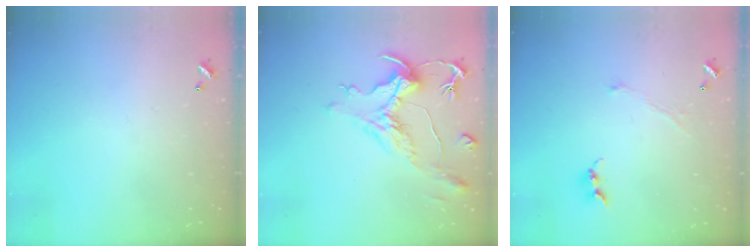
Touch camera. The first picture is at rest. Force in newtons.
{"total": 1.6, "press": 0.1, "slide": 1.6}
{"total": 0.8, "press": 0.7, "slide": 0.3}